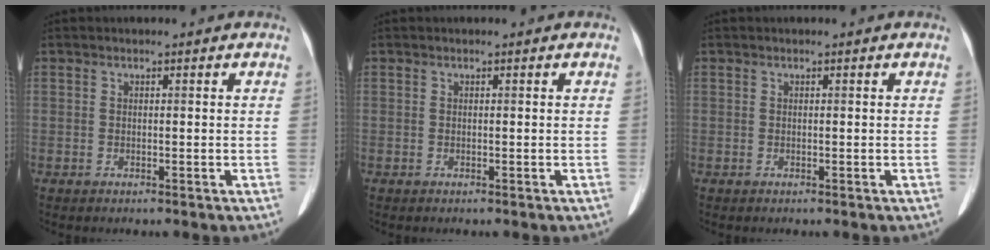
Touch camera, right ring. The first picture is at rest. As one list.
[{"total": 0.0}, {"total": 0.0}]